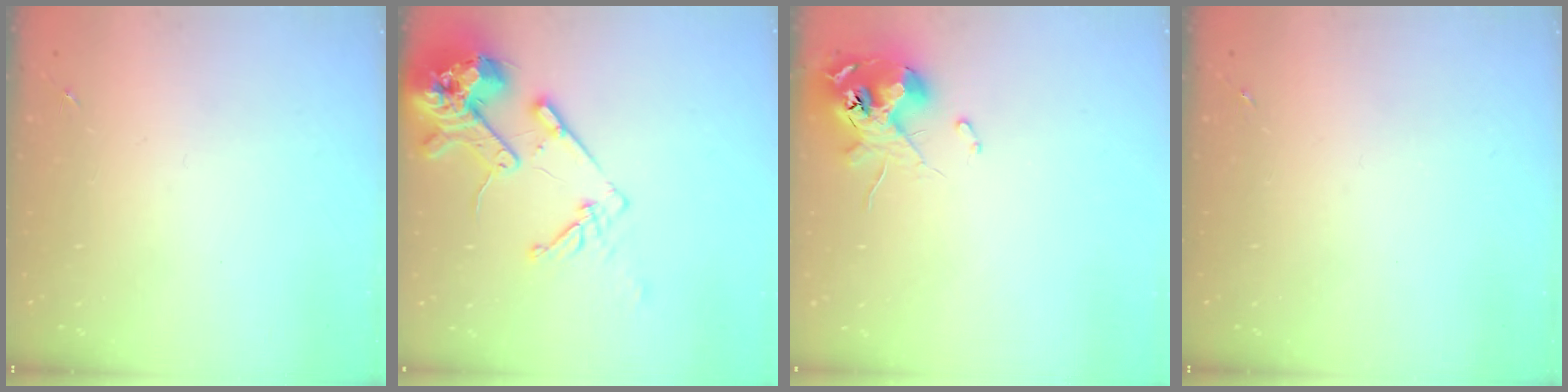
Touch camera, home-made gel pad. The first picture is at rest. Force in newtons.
{"total": 17.0, "press": 16.8, "slide": 2.4}
{"total": 11.9, "press": 11.8, "slide": 1.2}
{"total": 0.0}